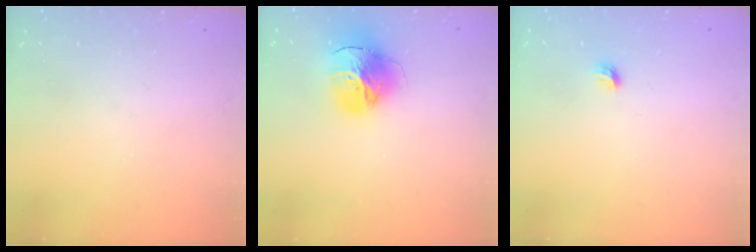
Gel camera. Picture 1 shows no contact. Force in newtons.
{"total": 17.1, "press": 17.0, "slide": 1.9}
{"total": 3.9, "press": 3.8, "slide": 0.9}